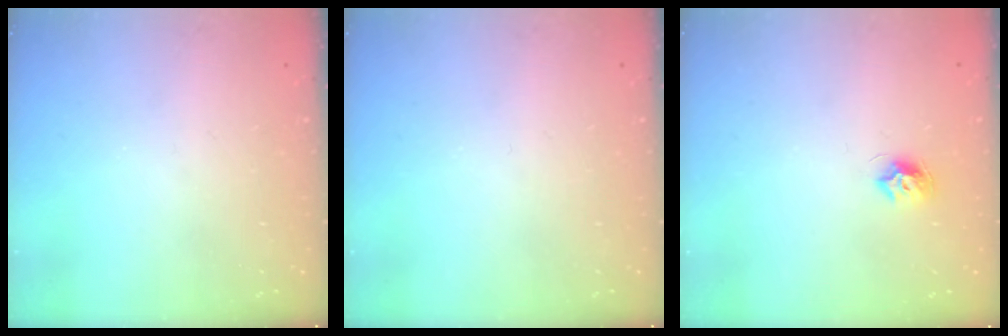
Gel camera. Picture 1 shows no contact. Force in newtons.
{"total": 0.0}
{"total": 7.1, "press": 7.1, "slide": 0.5}